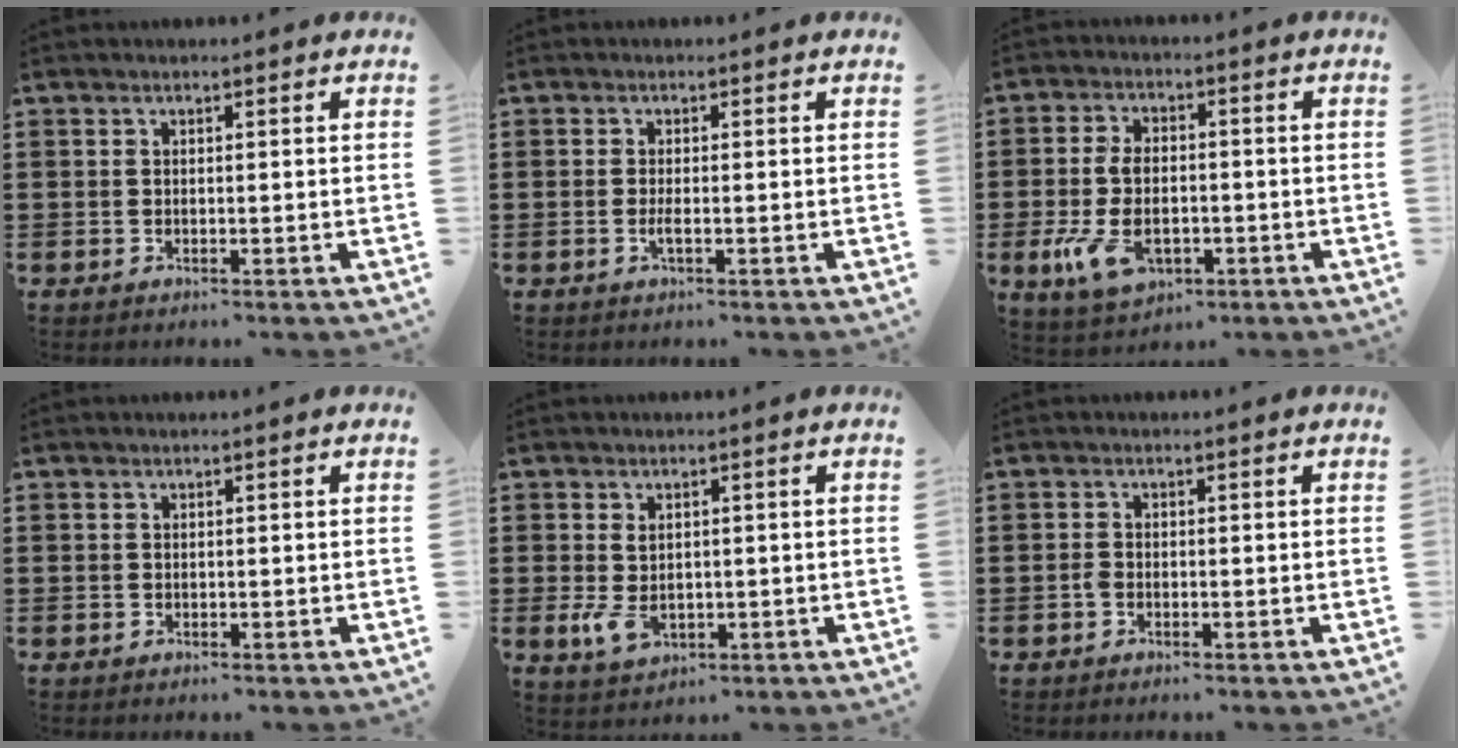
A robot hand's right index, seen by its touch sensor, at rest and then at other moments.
{"total": 1.7, "force": [-0.6, 0.3, 1.5], "torque": [-0.035, -0.004, -0.013]}
{"total": 8.7, "force": [-2.2, 4.9, 6.9], "torque": [-0.166, -0.006, -0.044]}
{"total": 0.6, "force": [0.0, 0.6, 0.1], "torque": [-0.003, 0.005, -0.001]}
{"total": 3.8, "force": [-0.4, 2.3, 3.0], "torque": [-0.079, -0.008, -0.011]}
{"total": 1.2, "force": [-0.6, 0.7, 0.8], "torque": [-0.025, -0.004, -0.014]}